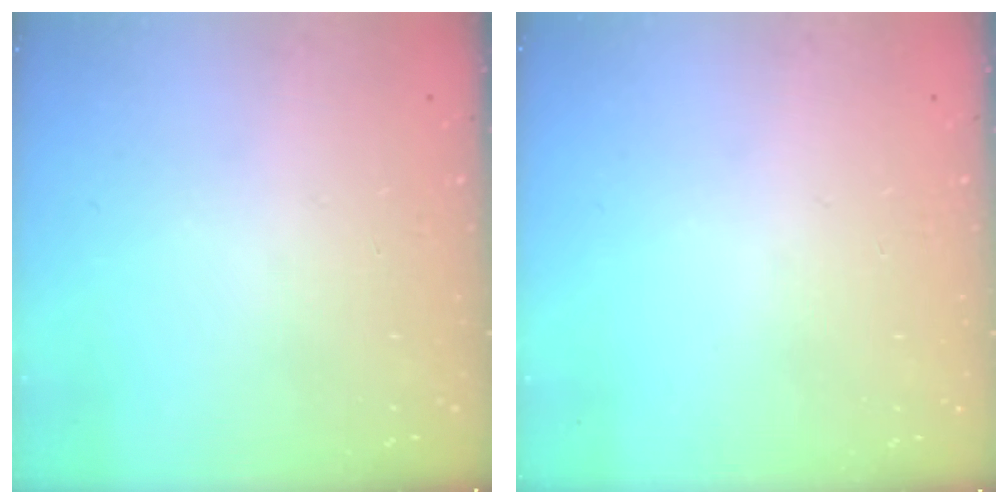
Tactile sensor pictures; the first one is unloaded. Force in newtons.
{"total": 0.0}